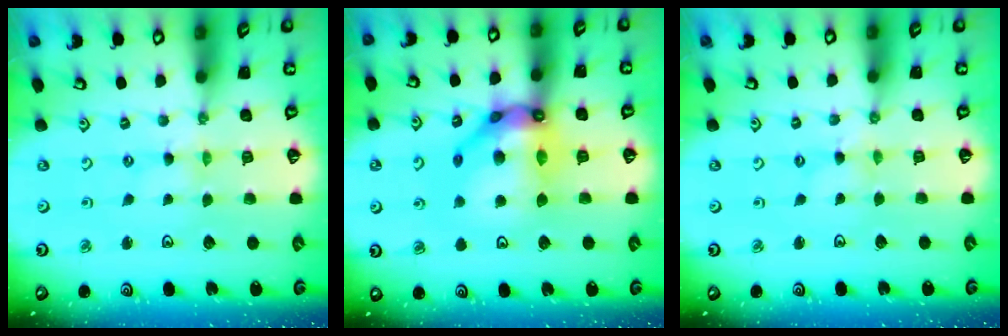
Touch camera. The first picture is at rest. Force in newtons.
{"total": 17.7, "press": 17.5, "slide": 2.2}
{"total": 0.0}